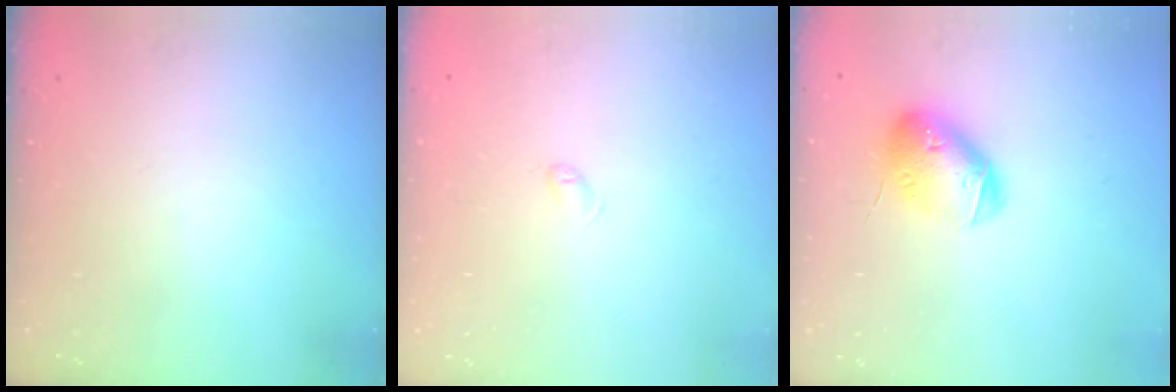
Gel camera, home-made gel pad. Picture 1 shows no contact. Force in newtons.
{"total": 2.7, "press": 2.6, "slide": 0.4}
{"total": 13.6, "press": 13.4, "slide": 2.1}